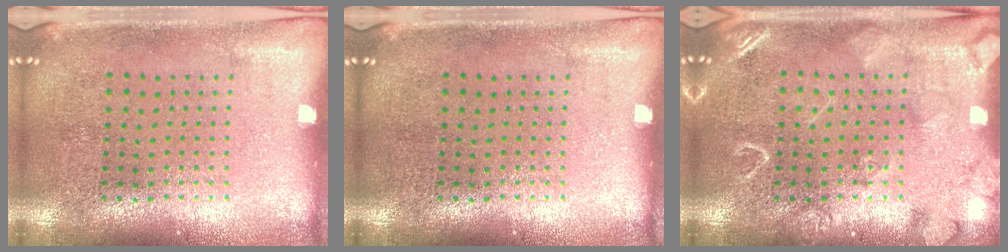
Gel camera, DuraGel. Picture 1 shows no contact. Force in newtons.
{"total": 0.0}
{"total": 2.9, "press": 2.9, "slide": 0.4}